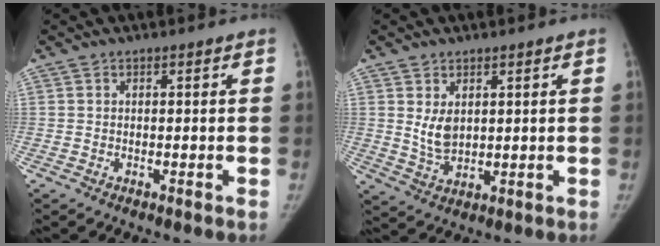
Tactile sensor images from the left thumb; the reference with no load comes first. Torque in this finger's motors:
{"motor_torque": [0.33, 0.42, 0.29, -0.55, 0.01]}